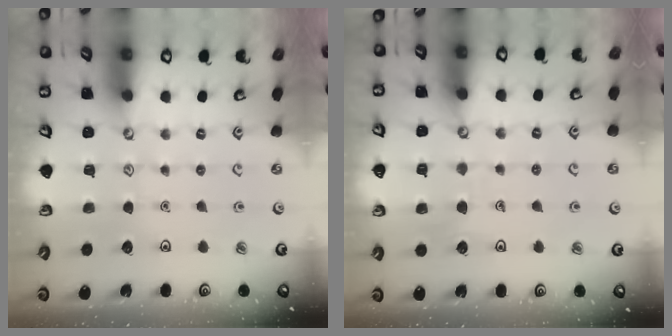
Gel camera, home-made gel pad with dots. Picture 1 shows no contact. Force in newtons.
{"total": 5.1, "press": 5.0, "slide": 0.5}